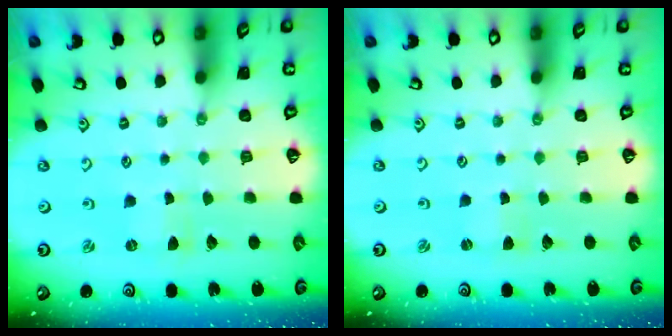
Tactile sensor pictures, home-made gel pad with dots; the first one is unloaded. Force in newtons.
{"total": 0.7, "press": 0.7, "slide": 0.2}